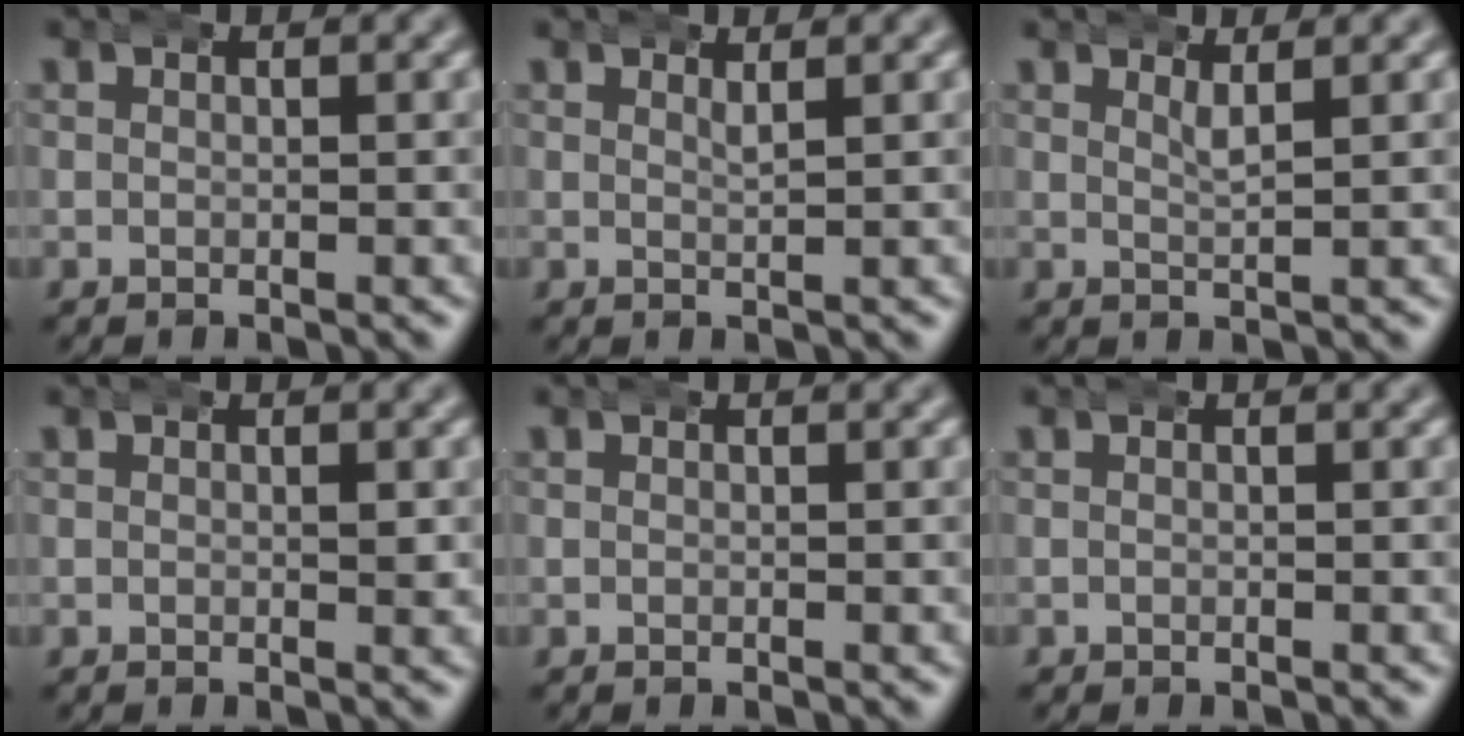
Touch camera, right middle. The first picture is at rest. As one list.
[{"total": 1.1, "force": [0.9, -0.2, 0.5], "torque": [-0.011, -0.010, 0.020]}, {"total": 1.7, "force": [1.3, 0.0, 1.0], "torque": [-0.022, -0.012, 0.026]}, {"total": 0.5, "force": [0.3, 0.1, 0.5], "torque": [-0.003, -0.005, 0.003]}, {"total": 0.0}, {"total": 0.0}]